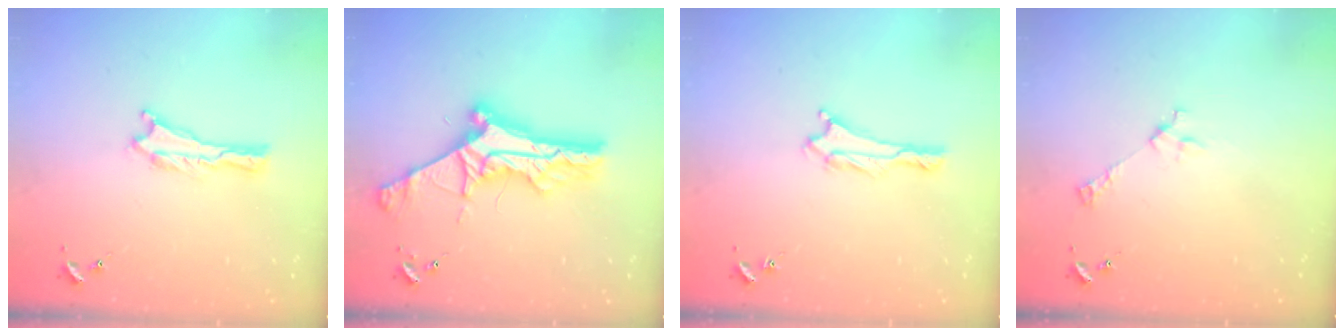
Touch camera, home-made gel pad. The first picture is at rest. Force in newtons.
{"total": 10.1, "press": 10.0, "slide": 1.1}
{"total": 1.4, "press": 1.4, "slide": 0.2}
{"total": 2.9, "press": 2.9, "slide": 0.2}